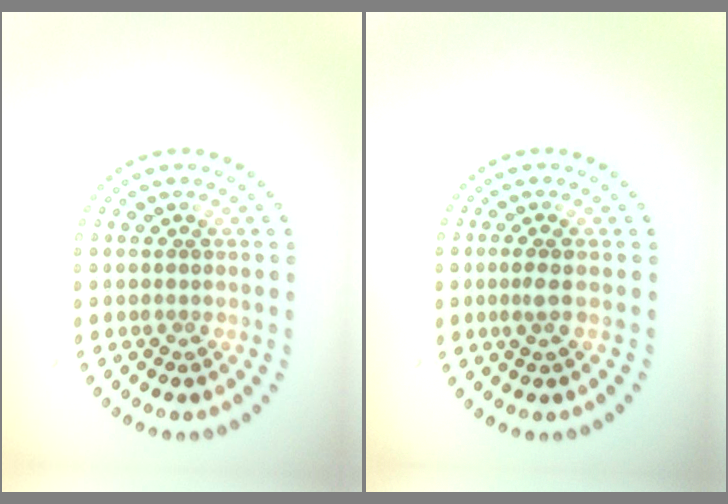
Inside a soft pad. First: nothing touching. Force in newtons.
{"total": 1.5, "press": 1.3, "slide": 0.8}